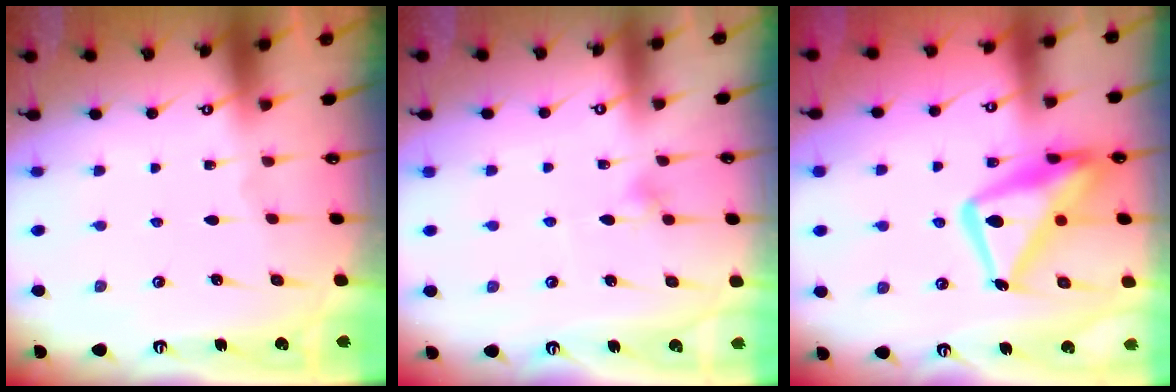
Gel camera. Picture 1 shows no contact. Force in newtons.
{"total": 4.9, "press": 4.7, "slide": 1.4}
{"total": 18.6, "press": 18.6, "slide": 1.6}